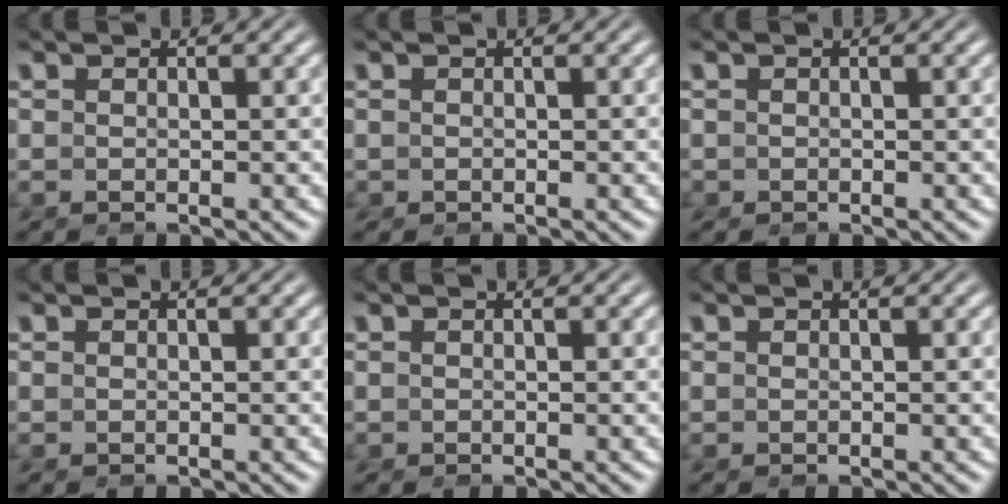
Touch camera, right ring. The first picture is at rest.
{"total": 0.9, "force": [-0.3, 0.8, 0.0], "torque": [-0.006, -0.009, -0.004]}
{"total": 1.0, "force": [-0.5, 0.9, 0.0], "torque": [-0.007, -0.010, -0.007]}
{"total": 0.0}
{"total": 0.6, "force": [-0.2, 0.5, 0.0], "torque": [-0.004, -0.008, -0.003]}
{"total": 0.0}